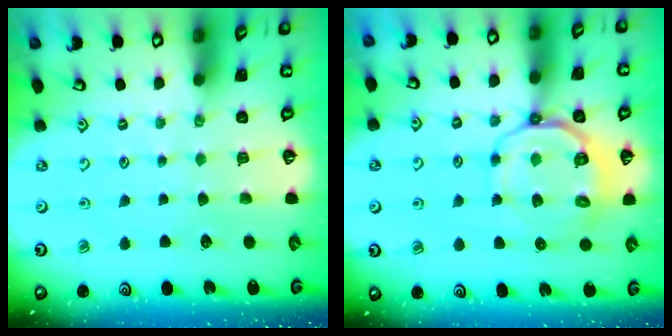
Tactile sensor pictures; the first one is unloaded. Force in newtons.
{"total": 9.0, "press": 8.8, "slide": 2.1}